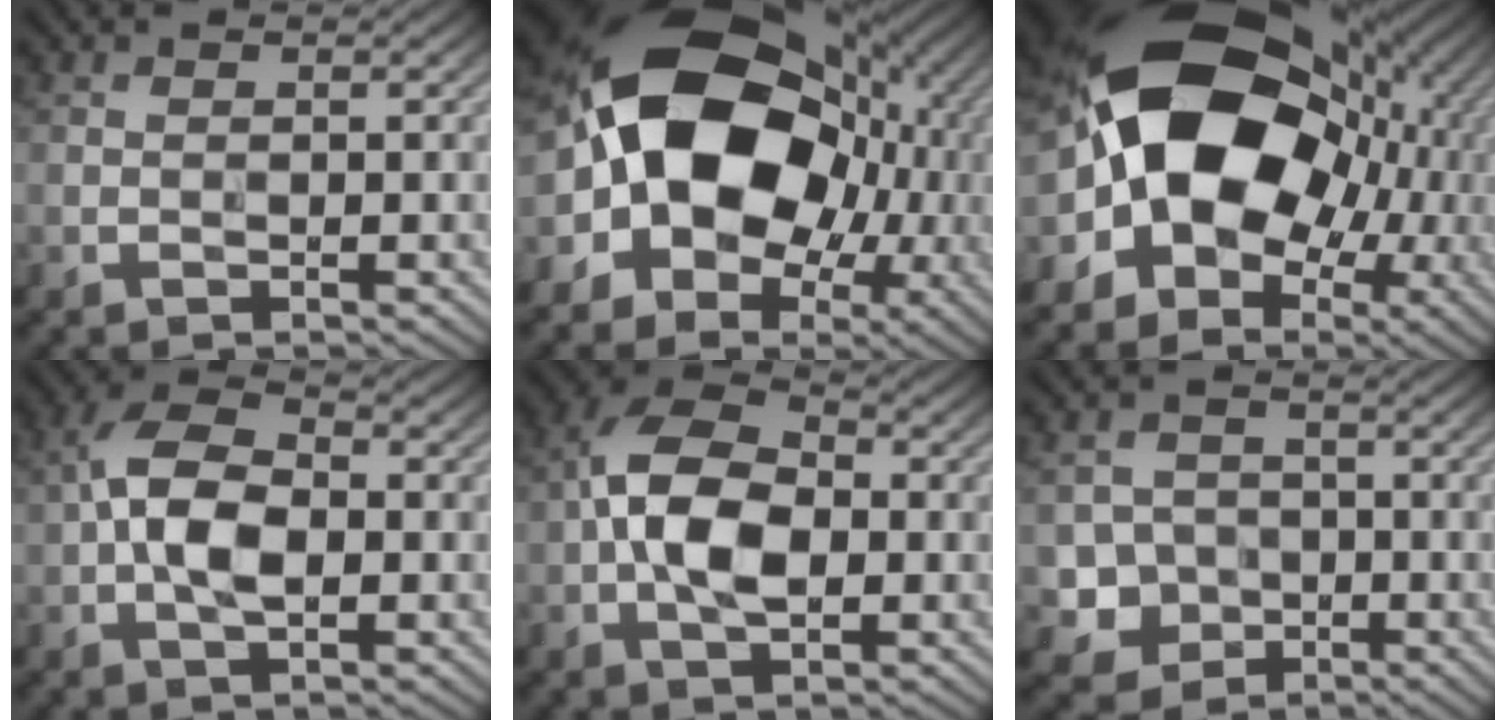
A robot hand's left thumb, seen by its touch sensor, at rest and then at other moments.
{"total": 19.6, "force": [0.3, 14.7, 13.0], "torque": [-0.241, -0.009, 0.008]}
{"total": 19.6, "force": [0.3, 14.7, 13.0], "torque": [-0.235, -0.008, 0.012]}
{"total": 7.3, "force": [-0.7, 3.8, 6.2], "torque": [-0.136, 0.013, -0.021]}
{"total": 9.6, "force": [-0.9, 5.4, 7.8], "torque": [-0.171, 0.013, -0.022]}
{"total": 4.8, "force": [-1.7, 4.3, 1.3], "torque": [-0.030, -0.007, -0.049]}